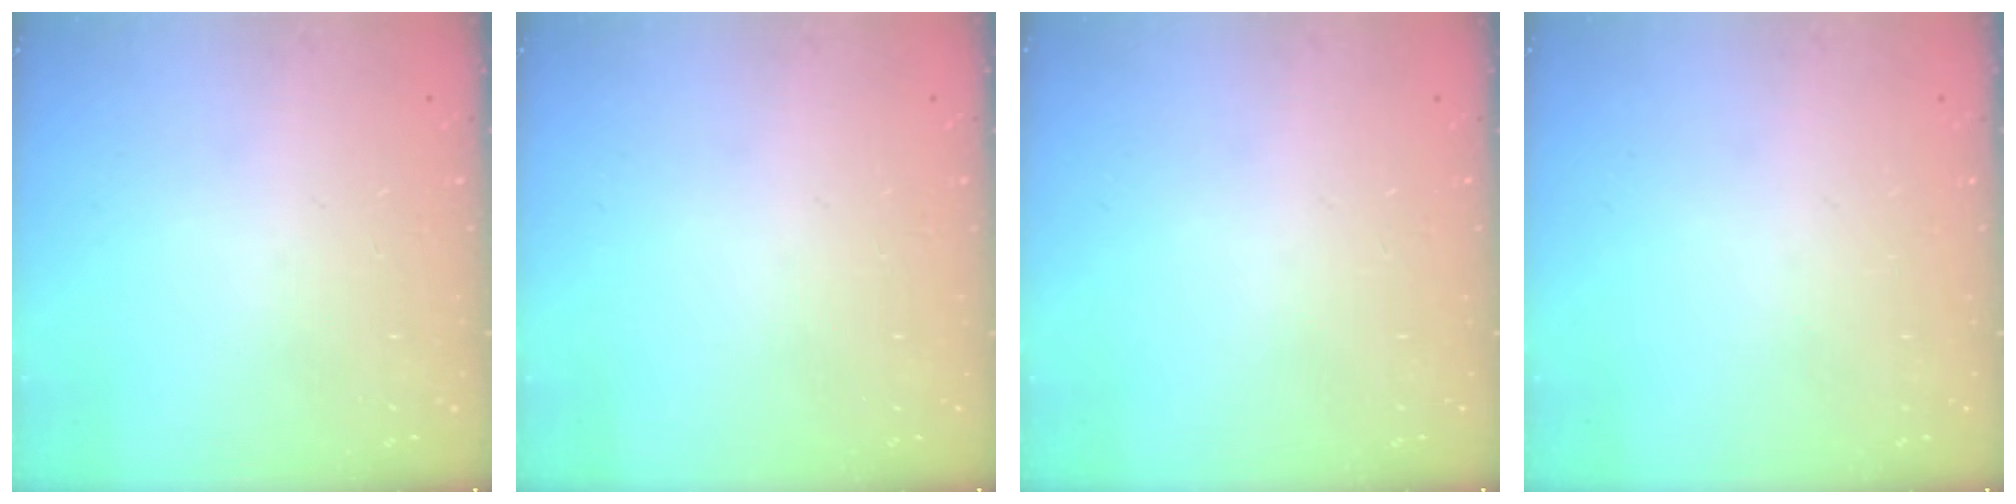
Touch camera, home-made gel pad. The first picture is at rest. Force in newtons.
{"total": 0.0}
{"total": 0.0}
{"total": 0.0}